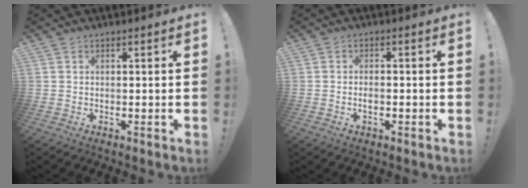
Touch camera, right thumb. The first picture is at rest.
{"total": 1.8, "force": [-0.8, 0.9, 1.3], "torque": [-0.014, 0.002, -0.015]}